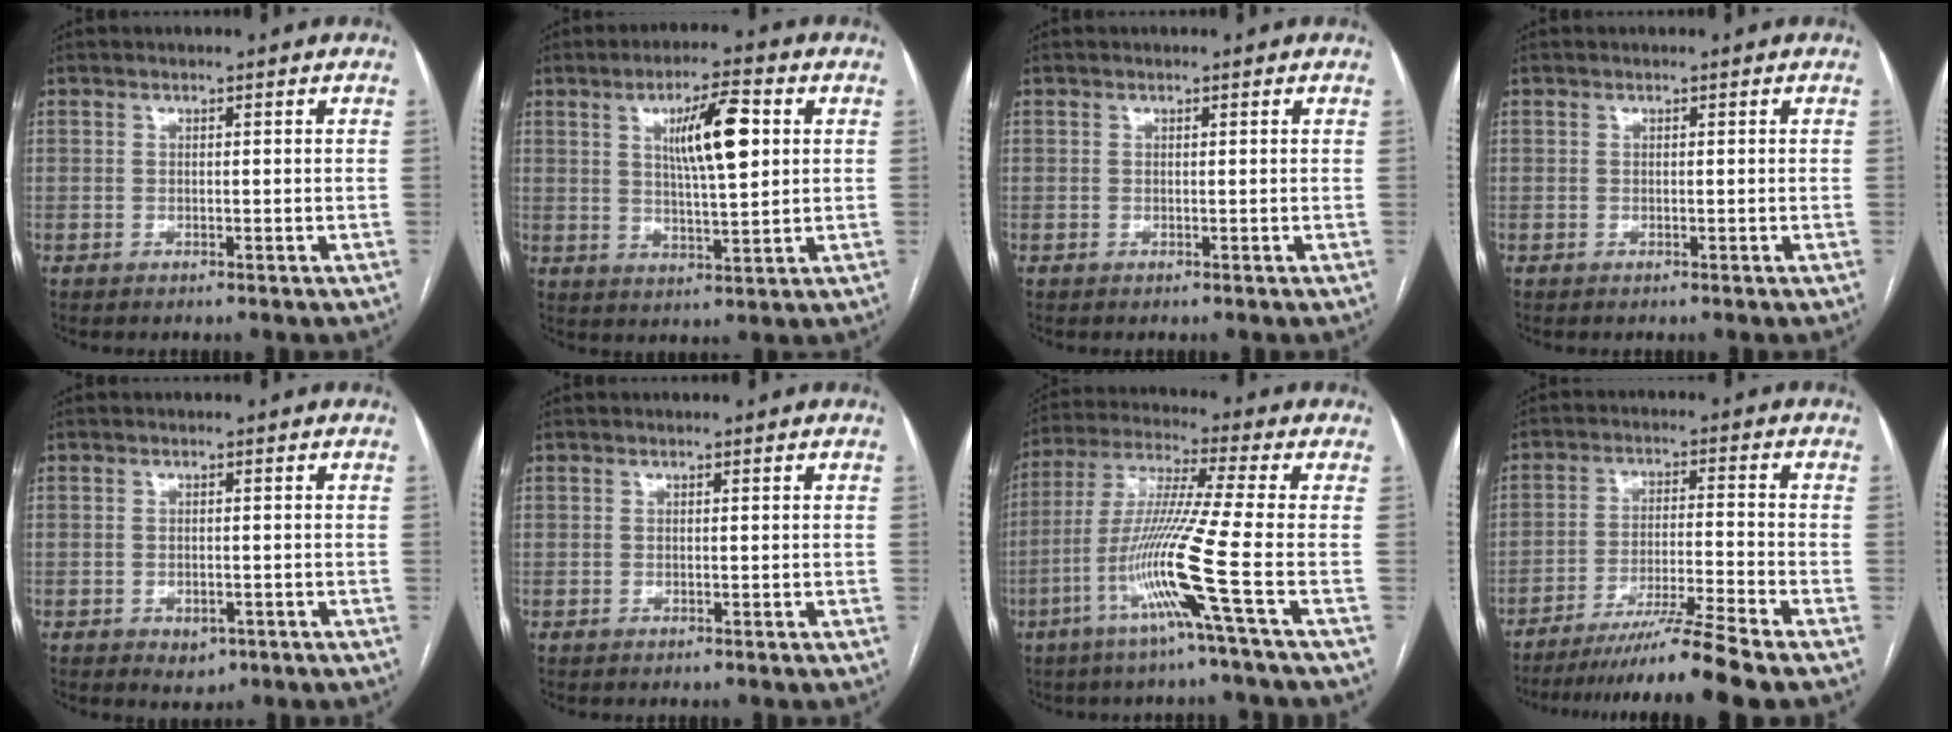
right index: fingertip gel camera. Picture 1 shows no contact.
{"total": 9.5, "force": [2.8, 1.6, 8.9], "torque": [-0.149, 0.006, 0.050]}
{"total": 0.0}
{"total": 0.0}
{"total": 2.3, "force": [-1.1, 1.6, 1.2], "torque": [-0.009, 0.001, -0.004]}
{"total": 0.0}
{"total": 13.0, "force": [-5.0, -2.7, 11.7], "torque": [-0.236, -0.018, -0.103]}
{"total": 10.2, "force": [-8.5, -3.2, 4.8], "torque": [-0.067, -0.027, -0.145]}